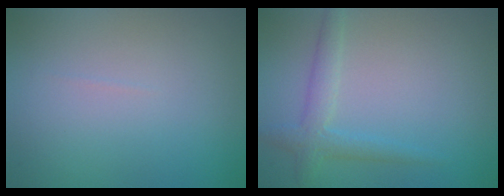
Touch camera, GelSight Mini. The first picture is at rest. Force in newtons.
{"total": 2.3, "press": 2.3, "slide": 0.0}